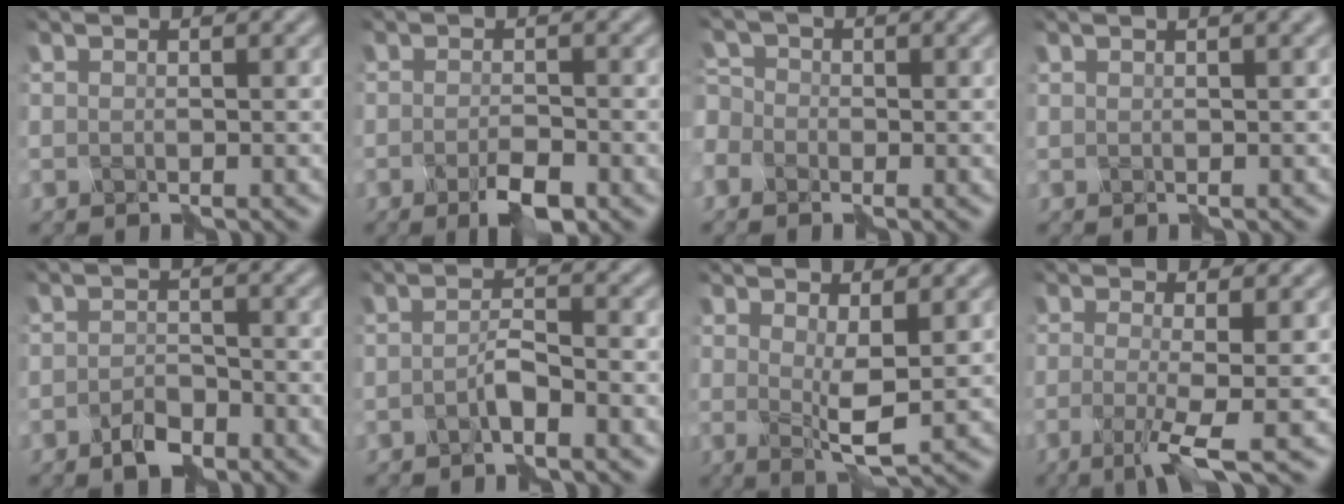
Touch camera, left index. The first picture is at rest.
{"total": 2.6, "force": [-1.7, 0.3, 1.9], "torque": [-0.046, 0.002, -0.033]}
{"total": 4.0, "force": [-1.4, 3.3, 1.9], "torque": [-0.060, 0.012, -0.030]}
{"total": 1.3, "force": [0.8, 0.1, 1.0], "torque": [-0.004, 0.004, 0.009]}
{"total": 2.1, "force": [-1.8, 0.6, 0.8], "torque": [-0.022, 0.006, -0.037]}
{"total": 1.5, "force": [-1.0, -0.4, 1.0], "torque": [-0.027, 0.008, -0.020]}
{"total": 3.0, "force": [0.6, 0.6, 2.8], "torque": [-0.057, -0.008, 0.013]}
{"total": 4.8, "force": [-1.9, 0.7, 4.4], "torque": [-0.091, -0.003, -0.043]}